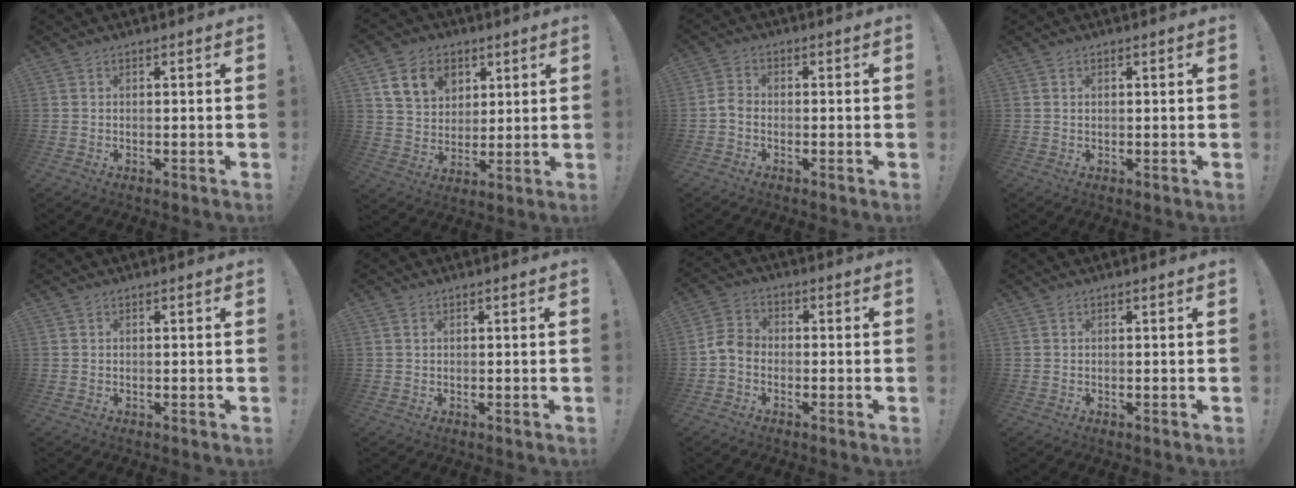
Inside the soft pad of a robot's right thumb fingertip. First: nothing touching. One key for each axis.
{"total": 12.6, "fx": 6.1, "fy": 9.6, "fz": 5.4, "tx": -0.086, "ty": -0.020, "tz": 0.121}
{"total": 3.4, "fx": -1.4, "fy": 2.2, "fz": 2.2, "tx": -0.043, "ty": 0.010, "tz": -0.025}
{"total": 0.6, "fx": 0.4, "fy": 0.3, "fz": 0.4, "tx": -0.010, "ty": 0.002, "tz": 0.008}
{"total": 0.0}
{"total": 0.8, "fx": 0.4, "fy": 0.6, "fz": 0.3, "tx": -0.005, "ty": 0.001, "tz": 0.008}
{"total": 6.0, "fx": -2.5, "fy": 4.4, "fz": 3.3, "tx": -0.076, "ty": 0.018, "tz": -0.043}
{"total": 0.0}